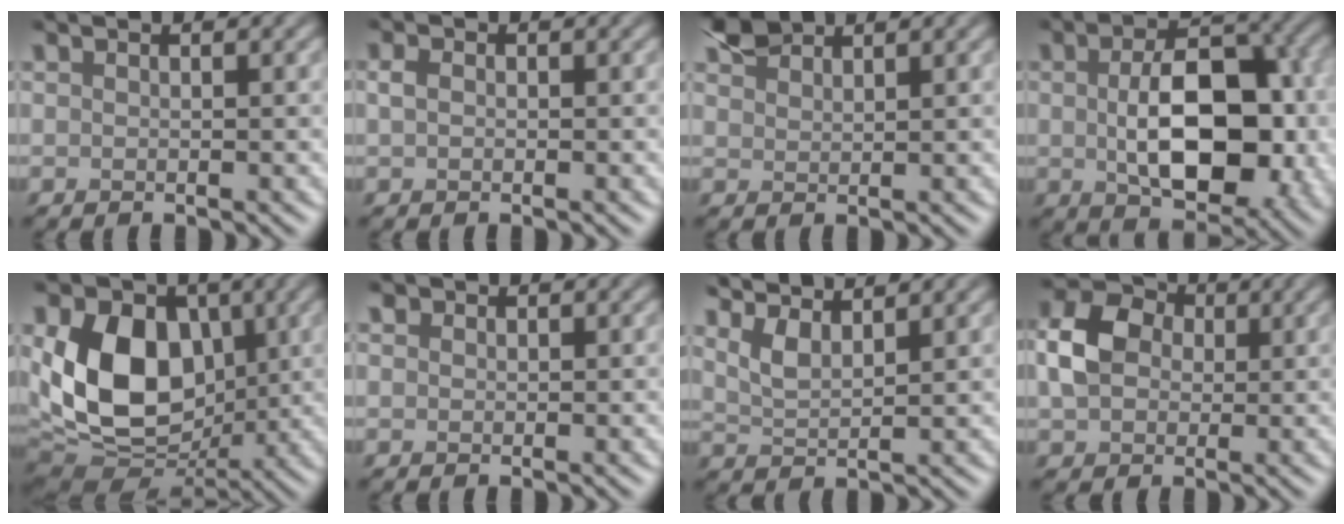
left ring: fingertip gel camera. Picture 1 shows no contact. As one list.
[{"total": 1.2, "force": [-0.4, 0.9, 0.7], "torque": [-0.013, 0.001, -0.013]}, {"total": 2.5, "force": [2.1, 1.0, 1.0], "torque": [-0.021, 0.008, 0.037]}, {"total": 9.8, "force": [-1.2, 5.7, 7.8], "torque": [-0.131, -0.013, -0.013]}, {"total": 12.0, "force": [0.6, 8.6, 8.4], "torque": [-0.147, -0.006, -0.003]}, {"total": 0.7, "force": [0.2, 0.7, 0.2], "torque": [-0.005, -0.001, 0.003]}, {"total": 2.5, "force": [2.0, 0.6, 1.4], "torque": [-0.037, -0.002, 0.036]}, {"total": 4.9, "force": [-0.2, 4.1, 2.8], "torque": [-0.068, 0.007, -0.018]}]